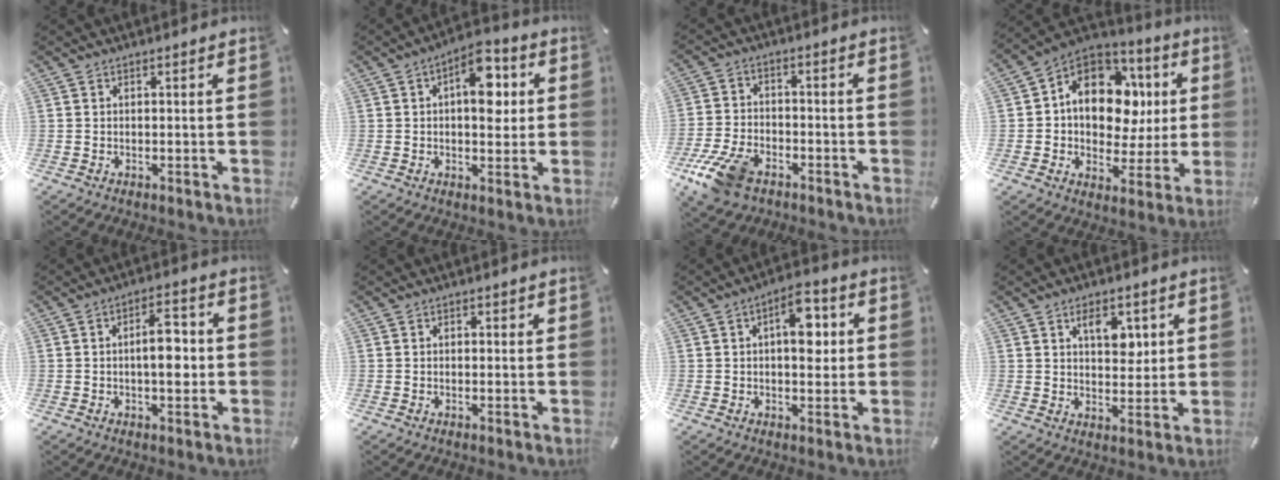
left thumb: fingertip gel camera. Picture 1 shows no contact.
{"total": 10.5, "force": [2.1, 5.7, 8.6], "torque": [-0.104, -0.007, 0.030]}
{"total": 10.4, "force": [-6.5, 5.8, 5.6], "torque": [-0.122, 0.026, -0.122]}
{"total": 15.5, "force": [3.0, 12.1, 9.2], "torque": [-0.145, -0.016, 0.059]}
{"total": 8.2, "force": [-0.4, 3.9, 7.2], "torque": [-0.101, 0.009, -0.010]}
{"total": 0.6, "force": [0.0, 0.5, 0.3], "torque": [-0.005, 0.004, -0.001]}
{"total": 9.6, "force": [1.7, 5.0, 8.0], "torque": [-0.101, -0.001, 0.023]}
{"total": 7.4, "force": [2.9, 4.4, 5.2], "torque": [-0.056, -0.010, 0.042]}